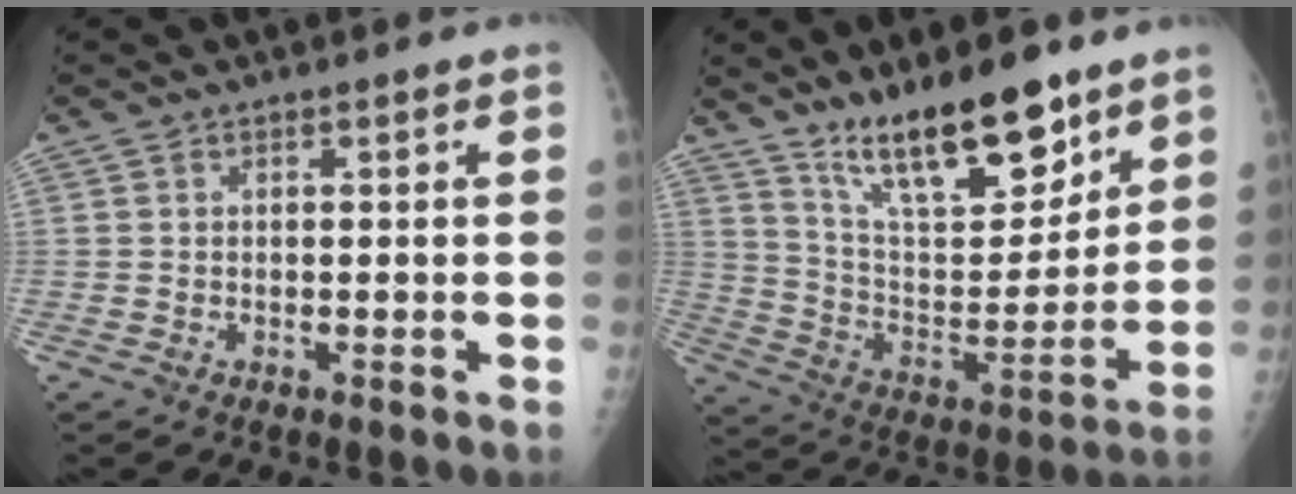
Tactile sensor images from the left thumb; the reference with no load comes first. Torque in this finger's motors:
{"motor_torque": [0.72, 0.23, 0.99, -1.48, 0.15]}